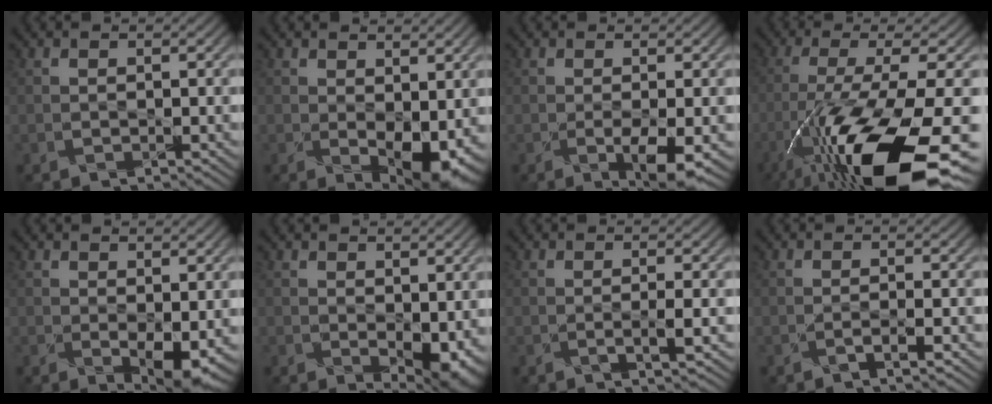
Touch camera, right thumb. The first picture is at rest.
{"total": 5.8, "force": [-0.4, 3.0, 4.9], "torque": [-0.085, -0.023, 0.009]}
{"total": 3.8, "force": [-1.1, 0.7, 3.5], "torque": [-0.066, -0.007, -0.015]}
{"total": 18.9, "force": [-9.5, 4.9, 15.6], "torque": [-0.286, -0.020, -0.166]}
{"total": 3.9, "force": [-0.1, 1.7, 3.5], "torque": [-0.061, -0.016, 0.007]}
{"total": 4.7, "force": [-0.1, 2.5, 4.0], "torque": [-0.066, -0.021, 0.012]}
{"total": 1.6, "force": [-0.2, 0.2, 1.6], "torque": [-0.025, 0.001, -0.008]}
{"total": 1.4, "force": [-0.8, 0.1, 1.1], "torque": [-0.013, 0.002, -0.022]}